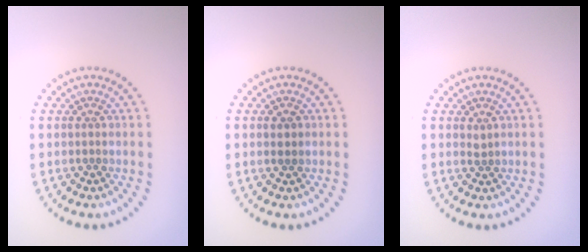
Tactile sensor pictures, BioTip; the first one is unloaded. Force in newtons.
{"total": 1.2, "press": 1.1, "slide": 0.3}
{"total": 0.5, "press": 0.4, "slide": 0.3}